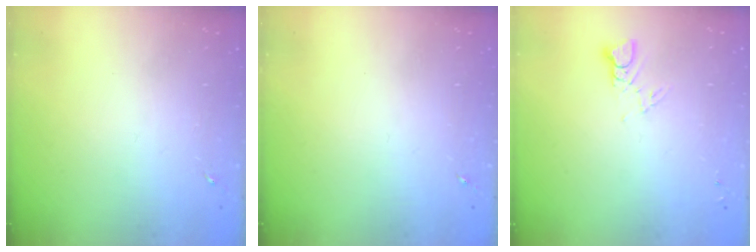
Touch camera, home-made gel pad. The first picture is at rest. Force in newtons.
{"total": 0.0}
{"total": 2.9, "press": 2.9, "slide": 0.2}